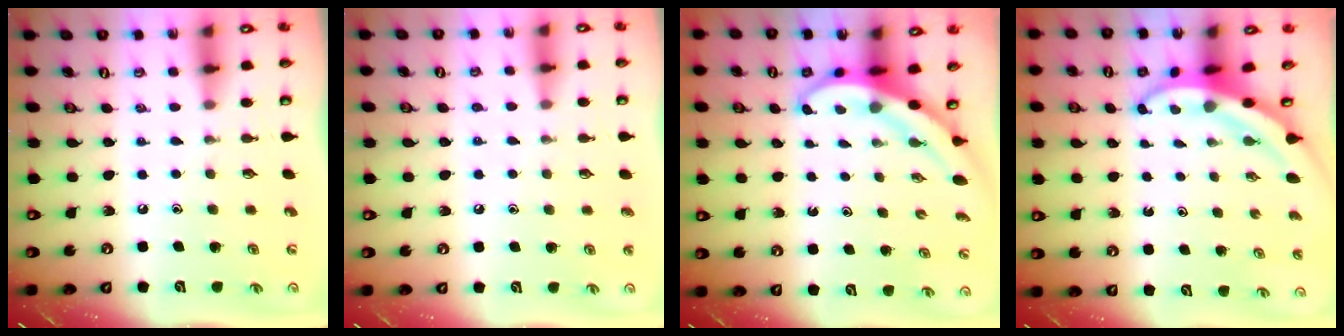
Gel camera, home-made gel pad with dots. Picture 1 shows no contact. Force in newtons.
{"total": 4.1, "press": 4.1, "slide": 0.4}
{"total": 3.7, "press": 3.7, "slide": 0.3}
{"total": 3.9, "press": 3.9, "slide": 0.4}